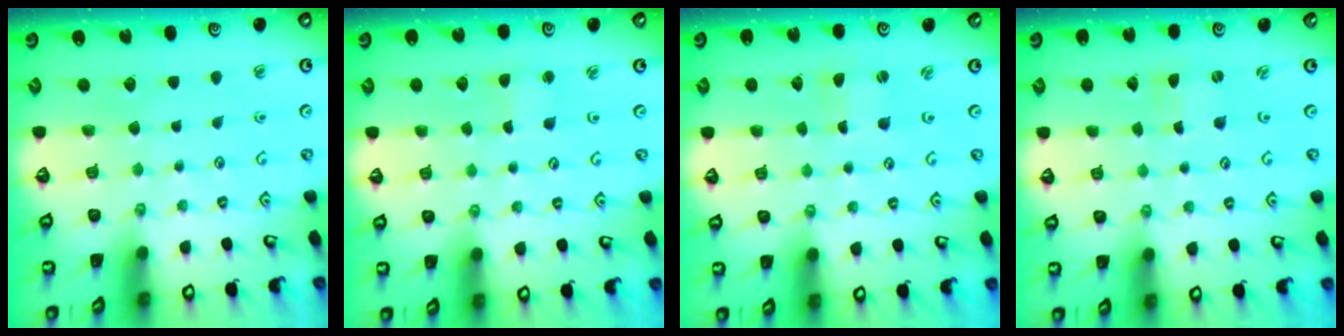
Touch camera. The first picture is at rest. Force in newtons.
{"total": 2.2, "press": 2.2, "slide": 0.2}
{"total": 0.0}
{"total": 0.0}